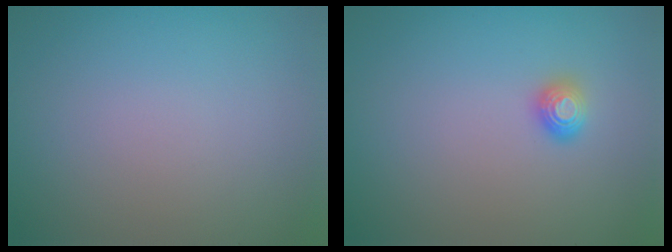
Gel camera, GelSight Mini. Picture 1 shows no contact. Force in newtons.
{"total": 1.1, "press": 1.1, "slide": 0.2}